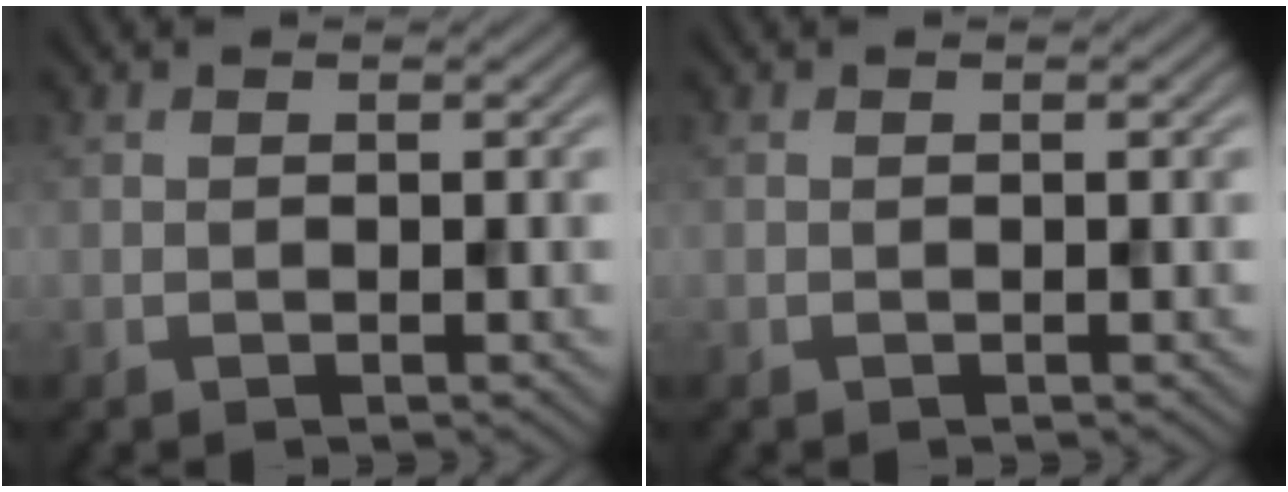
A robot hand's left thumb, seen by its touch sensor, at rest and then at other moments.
{"total": 0.0}